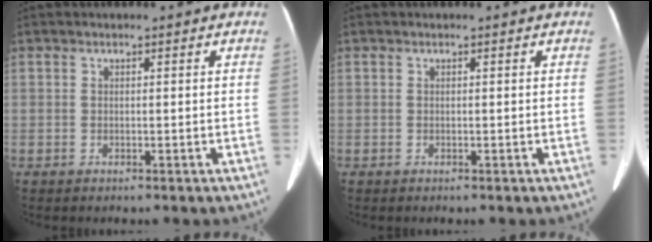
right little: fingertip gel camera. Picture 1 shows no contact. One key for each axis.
{"total": 0.0}